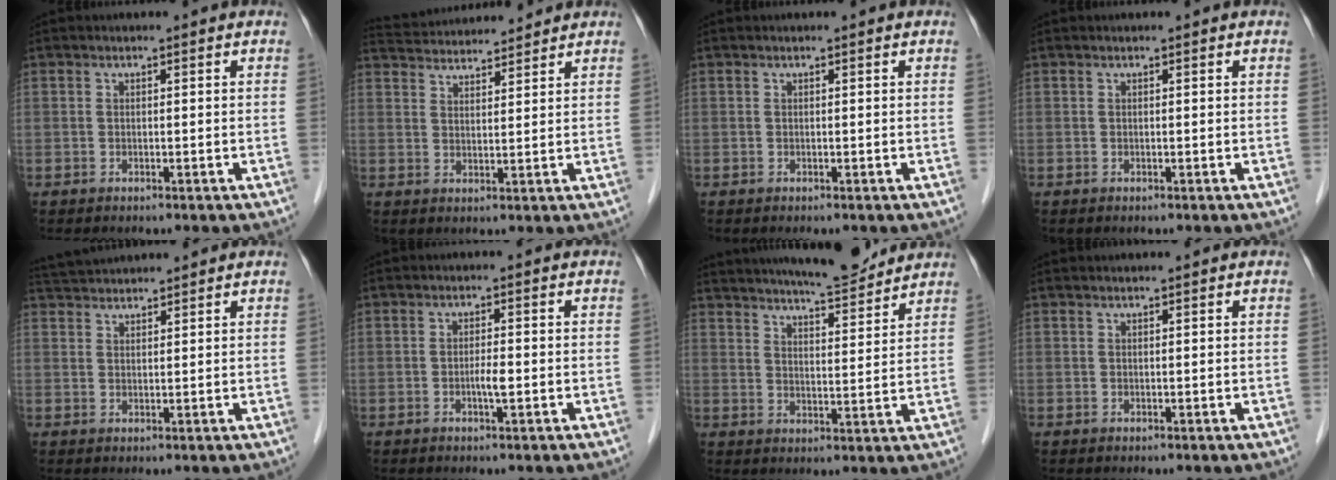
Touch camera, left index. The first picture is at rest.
{"total": 10.4, "force": [10.0, 1.1, 2.5], "torque": [-0.052, 0.029, 0.156]}
{"total": 0.0}
{"total": 0.0}
{"total": 5.2, "force": [5.1, 0.2, 1.1], "torque": [-0.023, 0.036, 0.091]}
{"total": 1.7, "force": [-0.6, 0.1, 1.6], "torque": [-0.031, -0.002, -0.011]}
{"total": 11.9, "force": [10.9, 1.0, 4.7], "torque": [-0.074, -0.001, 0.157]}
{"total": 0.9, "force": [0.9, -0.1, 0.3], "torque": [-0.005, 0.011, 0.016]}